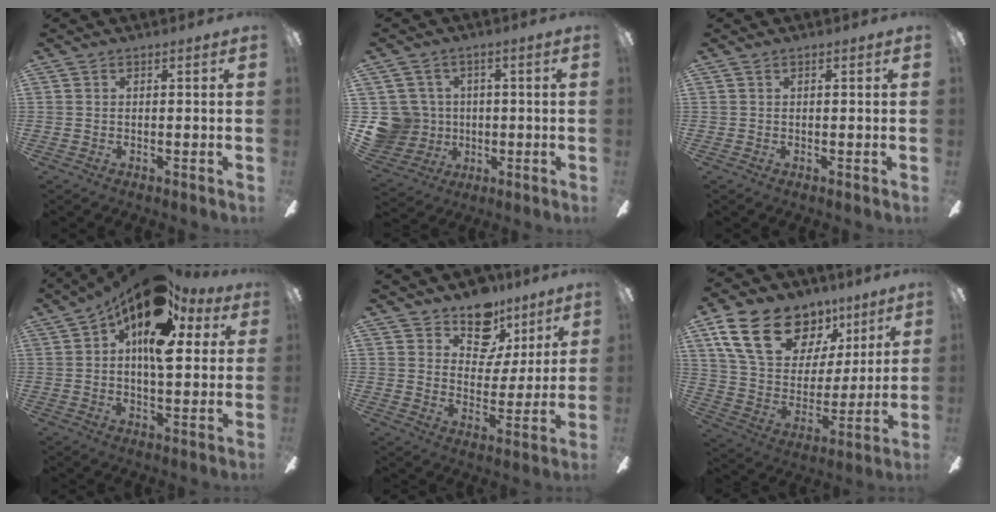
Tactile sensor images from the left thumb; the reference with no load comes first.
{"total": 9.8, "force": [-0.1, 9.6, 1.9], "torque": [-0.084, 0.013, 0.009]}
{"total": 0.0}
{"total": 17.4, "force": [8.3, 8.0, 13.1], "torque": [-0.204, -0.027, 0.141]}
{"total": 13.0, "force": [9.5, 7.8, 4.2], "torque": [-0.063, -0.065, 0.178]}
{"total": 21.5, "force": [12.4, 13.5, 11.2], "torque": [-0.195, -0.052, 0.231]}